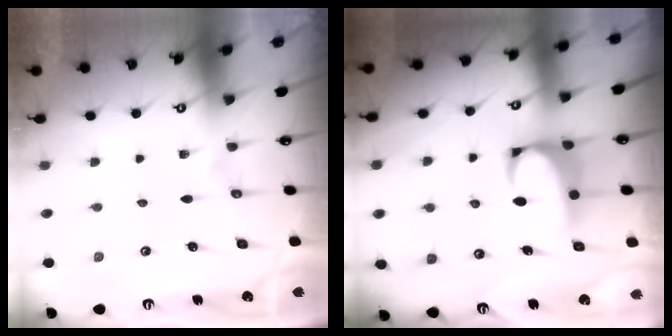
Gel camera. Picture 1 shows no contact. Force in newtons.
{"total": 2.1, "press": 1.9, "slide": 0.9}